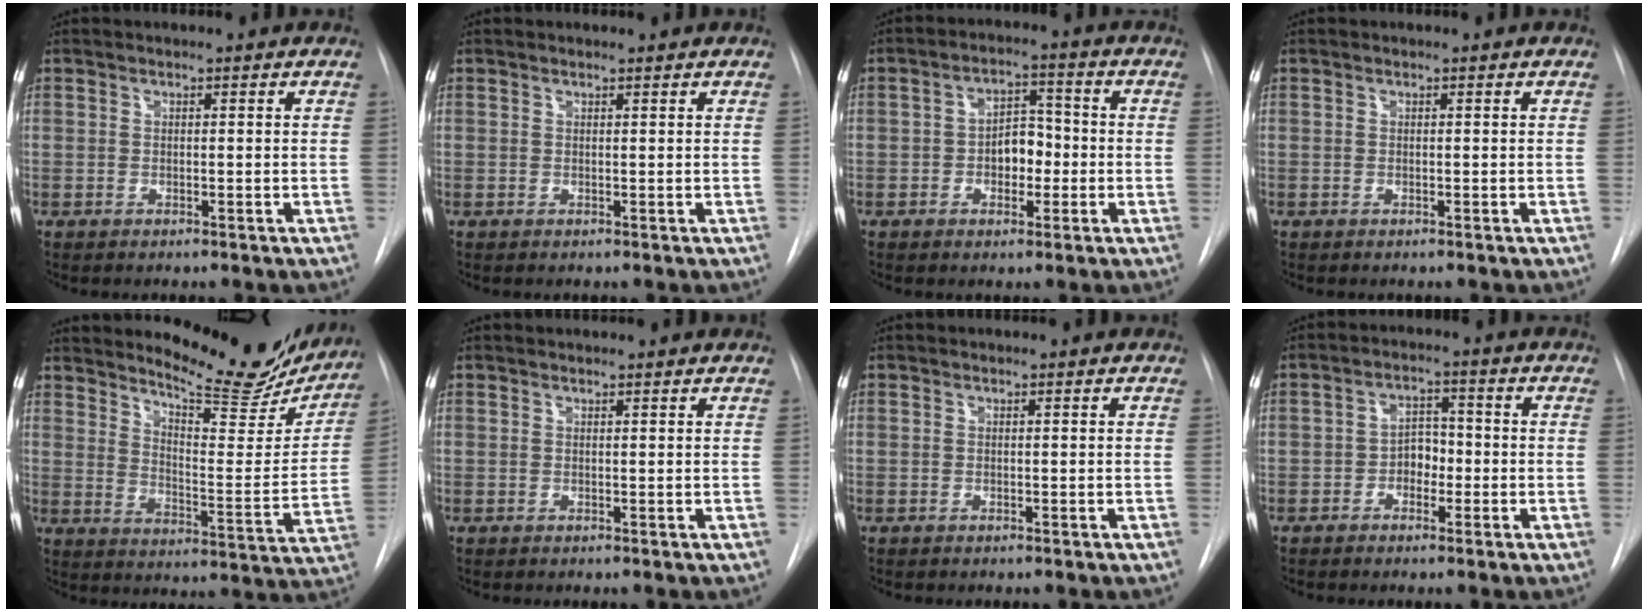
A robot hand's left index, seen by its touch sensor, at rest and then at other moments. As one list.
[{"total": 0.8, "force": [0.8, 0.0, 0.1], "torque": [-0.006, 0.004, 0.012]}, {"total": 5.3, "force": [-1.0, 3.4, 4.0], "torque": [-0.061, 0.018, -0.017]}, {"total": 0.0}, {"total": 18.9, "force": [17.2, 3.8, 6.9], "torque": [-0.091, -0.057, 0.224]}, {"total": 2.3, "force": [2.2, 0.2, 0.6], "torque": [-0.011, 0.022, 0.028]}, {"total": 0.0}, {"total": 3.7, "force": [-1.2, 2.5, 2.4], "torque": [-0.035, 0.013, -0.024]}]